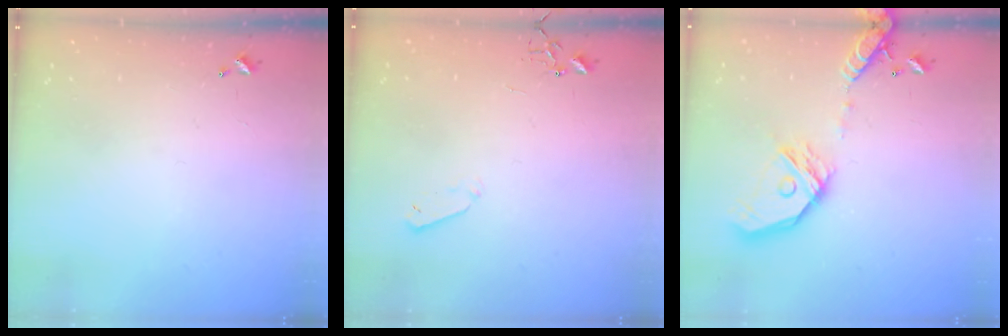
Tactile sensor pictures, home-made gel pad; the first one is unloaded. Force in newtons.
{"total": 3.7, "press": 3.6, "slide": 0.7}
{"total": 17.7, "press": 17.4, "slide": 3.0}